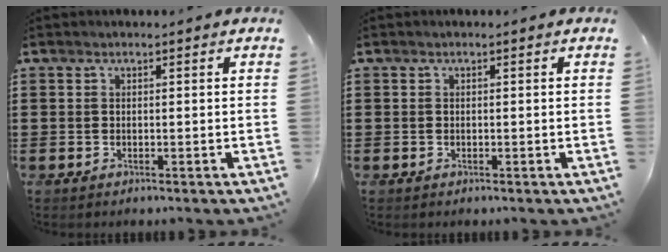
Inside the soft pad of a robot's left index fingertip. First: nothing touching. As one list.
[{"total": 0.0}]